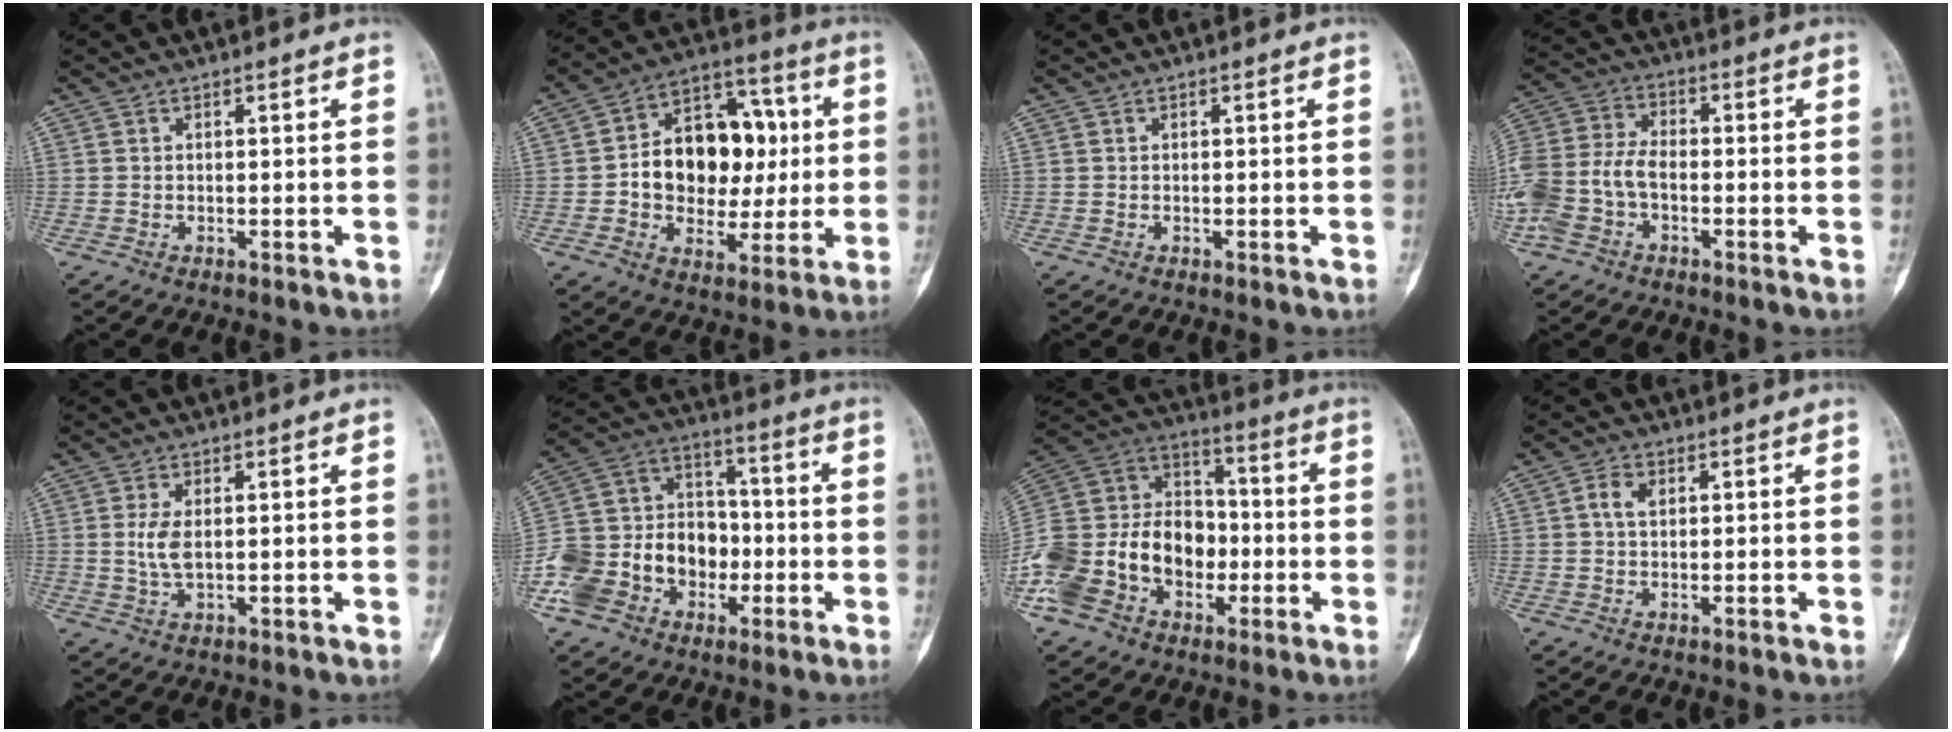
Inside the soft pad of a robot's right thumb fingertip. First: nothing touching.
{"total": 17.8, "force": [0.6, 12.9, 12.3], "torque": [-0.140, 0.031, 0.011]}
{"total": 0.0}
{"total": 11.7, "force": [-3.6, 7.6, 8.2], "torque": [-0.189, 0.028, -0.076]}
{"total": 3.8, "force": [0.4, 1.6, 3.4], "torque": [-0.077, -0.004, 0.012]}
{"total": 18.2, "force": [-6.1, 14.6, 8.9], "torque": [-0.137, 0.075, -0.105]}
{"total": 24.9, "force": [-7.6, 18.8, 14.4], "torque": [-0.293, 0.076, -0.132]}
{"total": 2.6, "force": [0.4, 1.6, 2.0], "torque": [-0.039, 0.002, 0.003]}